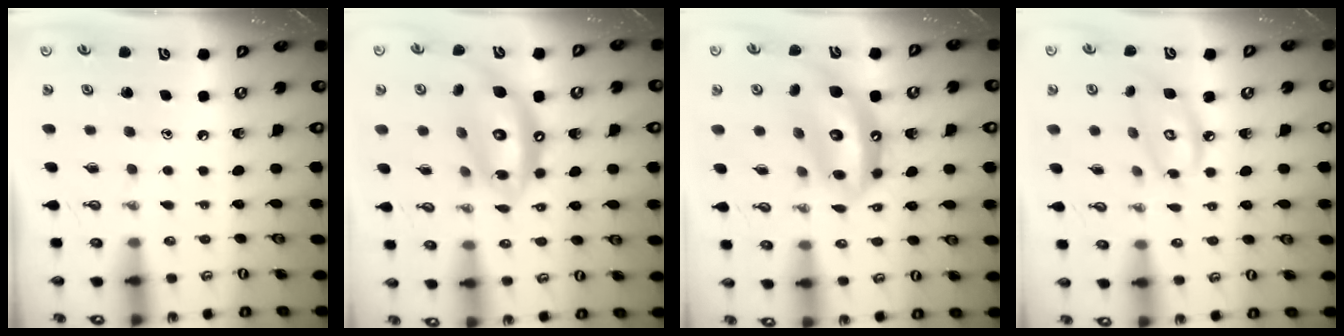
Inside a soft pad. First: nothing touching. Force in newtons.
{"total": 15.1, "press": 15.0, "slide": 1.5}
{"total": 14.3, "press": 14.3, "slide": 1.3}
{"total": 8.7, "press": 8.7, "slide": 0.6}